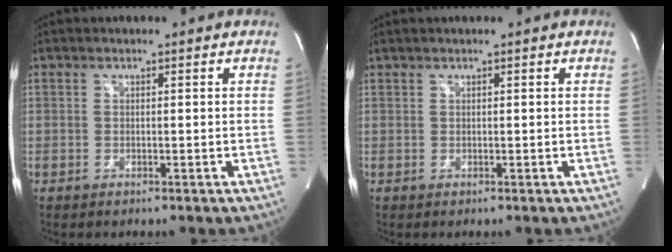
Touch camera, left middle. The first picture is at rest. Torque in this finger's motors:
{"motor_torque": [0.21, -0.13, 0.07, -0.01]}